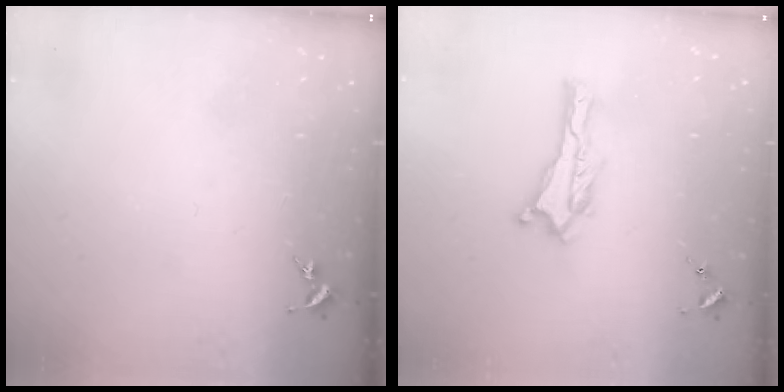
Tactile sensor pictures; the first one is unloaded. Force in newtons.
{"total": 0.0}